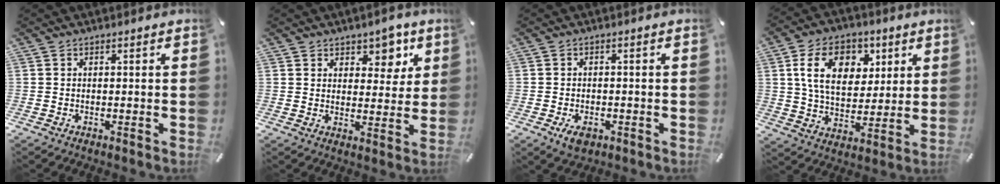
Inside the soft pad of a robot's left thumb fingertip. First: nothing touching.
{"total": 6.3, "force": [4.0, 4.6, 1.7], "torque": [-0.001, -0.030, 0.061]}
{"total": 3.4, "force": [-1.4, 1.9, 2.4], "torque": [-0.052, 0.002, -0.027]}
{"total": 14.5, "force": [5.2, 10.2, 8.8], "torque": [-0.148, 0.004, 0.095]}